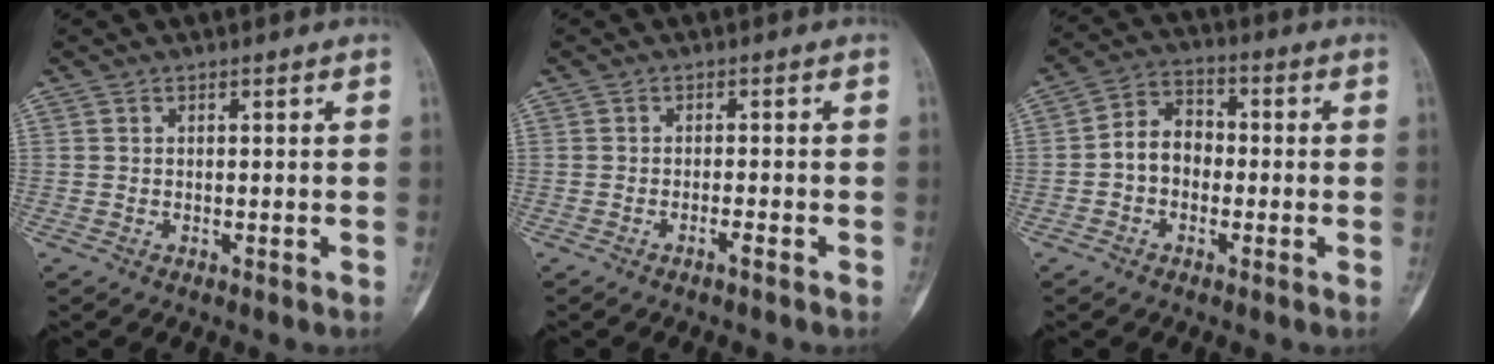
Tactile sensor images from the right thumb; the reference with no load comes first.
{"total": 1.3, "force": [-0.9, -0.1, 0.9], "torque": [-0.019, 0.005, -0.017]}
{"total": 6.9, "force": [-1.2, 5.4, 4.1], "torque": [-0.049, 0.029, -0.037]}